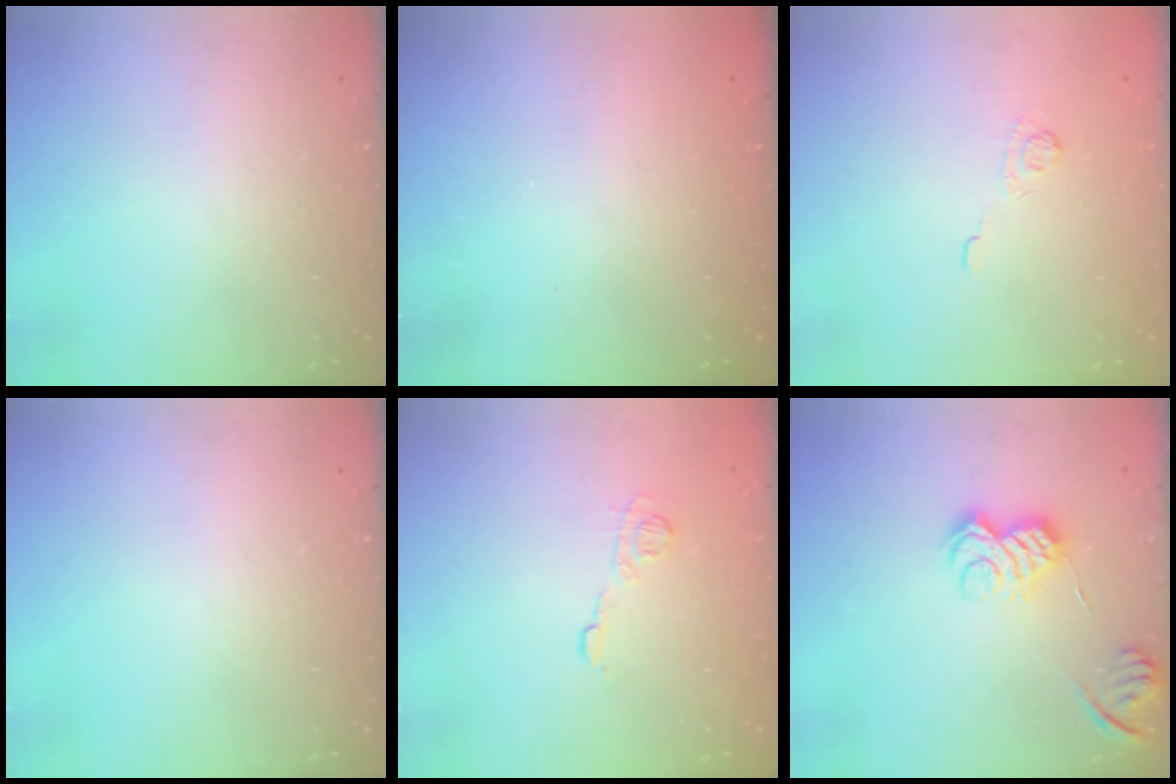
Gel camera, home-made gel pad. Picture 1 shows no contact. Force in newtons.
{"total": 2.3, "press": 2.2, "slide": 0.8}
{"total": 2.5, "press": 2.1, "slide": 1.4}
{"total": 0.0}
{"total": 7.7, "press": 7.6, "slide": 1.2}
{"total": 9.7, "press": 9.7, "slide": 0.4}